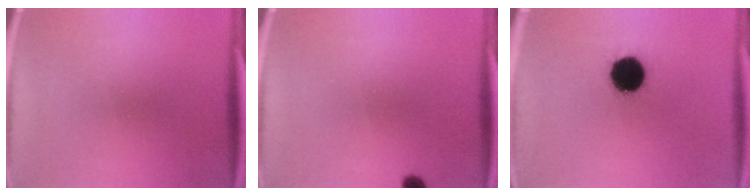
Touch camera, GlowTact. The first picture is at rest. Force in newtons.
{"total": 1.7}
{"total": 14.3}